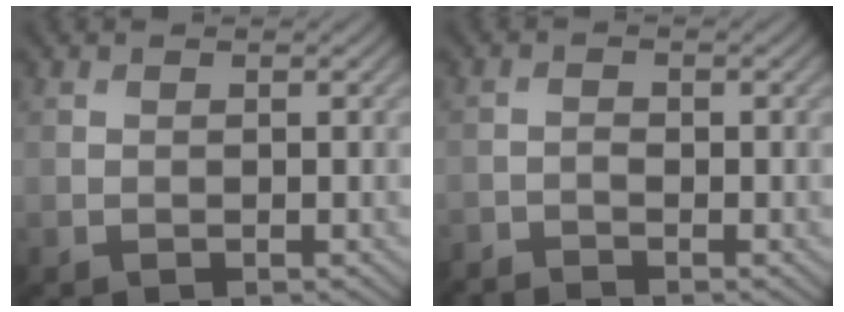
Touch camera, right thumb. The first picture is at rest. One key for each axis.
{"total": 1.8, "fx": -1.8, "fy": 0.2, "fz": 0.5, "tx": -0.010, "ty": -0.003, "tz": -0.040}